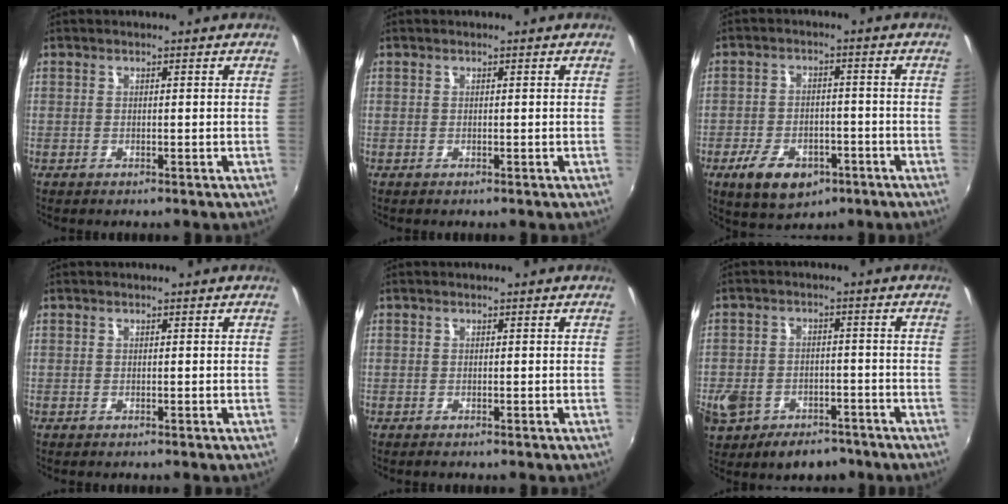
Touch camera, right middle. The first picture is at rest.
{"total": 0.0}
{"total": 10.5, "force": [-5.8, 6.3, 6.1], "torque": [-0.145, -0.008, -0.087]}
{"total": 0.0}
{"total": 0.0}
{"total": 13.3, "force": [-6.9, 9.6, 6.1], "torque": [-0.172, 0.001, -0.095]}